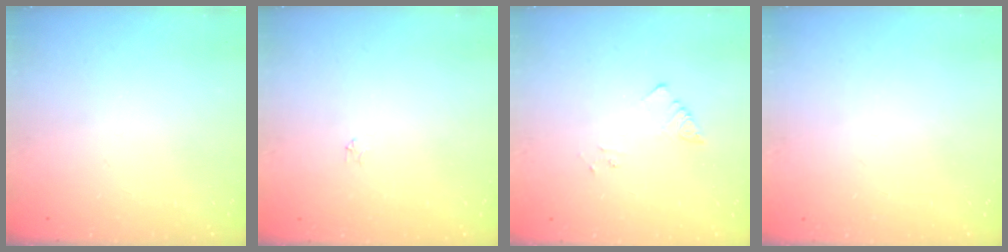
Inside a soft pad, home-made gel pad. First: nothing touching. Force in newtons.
{"total": 2.2, "press": 2.2, "slide": 0.3}
{"total": 5.3, "press": 5.2, "slide": 0.6}
{"total": 0.7, "press": 0.6, "slide": 0.1}